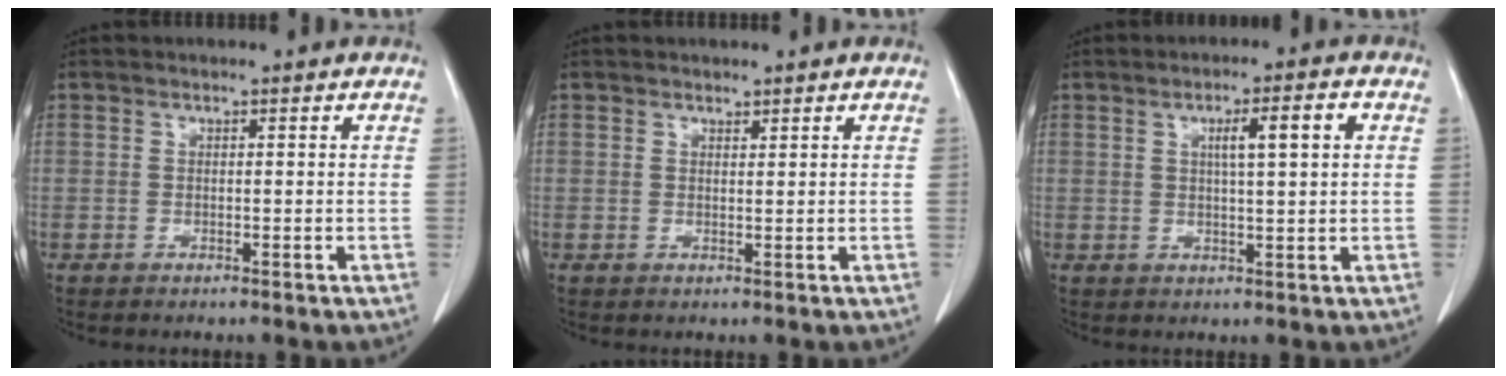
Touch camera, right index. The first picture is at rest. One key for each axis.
{"total": 0.8, "fx": 0.8, "fy": 0.3, "fz": 0.1, "tx": 0.001, "ty": -0.005, "tz": 0.012}
{"total": 5.3, "fx": 1.5, "fy": 0.4, "fz": 5.1, "tx": -0.082, "ty": 0.007, "tz": 0.025}